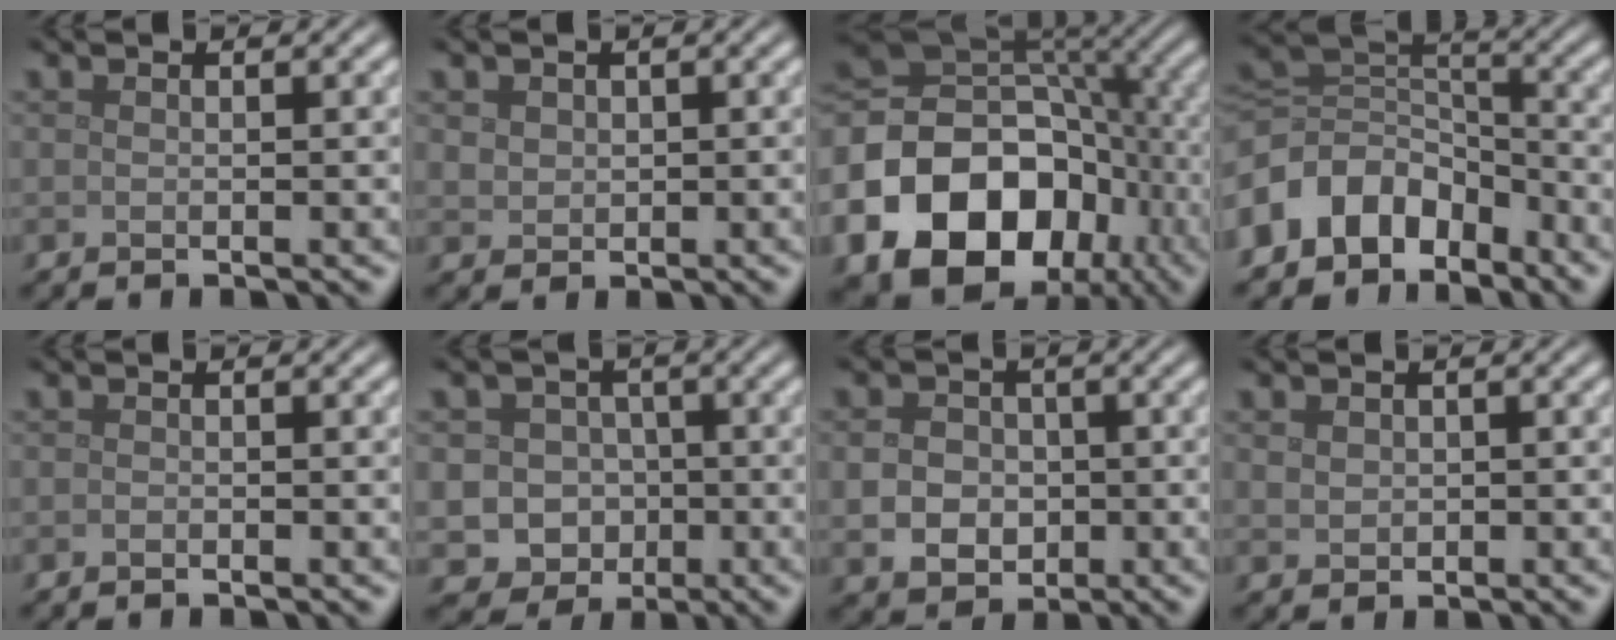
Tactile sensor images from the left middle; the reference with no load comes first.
{"total": 1.4, "force": [0.5, 1.2, 0.4], "torque": [-0.010, -0.005, 0.013]}
{"total": 19.0, "force": [-7.3, 14.5, 9.8], "torque": [-0.198, -0.015, -0.125]}
{"total": 7.5, "force": [-4.5, 5.2, 2.9], "torque": [-0.040, 0.006, -0.102]}
{"total": 0.0}
{"total": 5.2, "force": [-1.3, 4.8, 1.5], "torque": [-0.004, 0.009, -0.047]}
{"total": 4.6, "force": [-0.6, 3.9, 2.4], "torque": [-0.044, -0.007, -0.015]}
{"total": 1.2, "force": [0.2, 1.1, 0.5], "torque": [-0.009, -0.003, 0.005]}